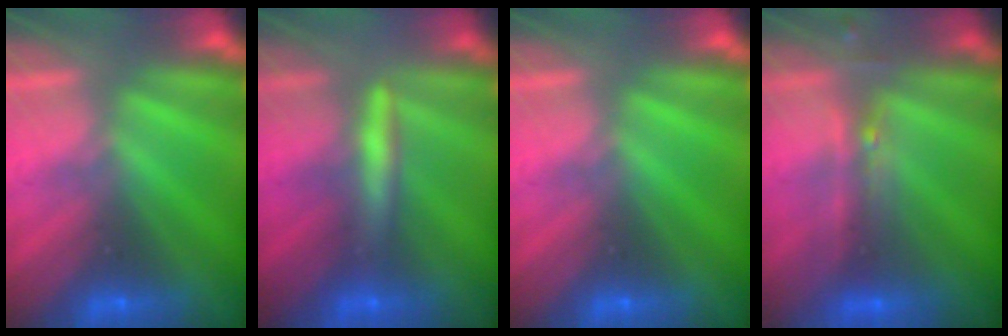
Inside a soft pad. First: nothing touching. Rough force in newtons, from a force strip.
{"total": 2.5}
{"total": 0.0}
{"total": 2.4}